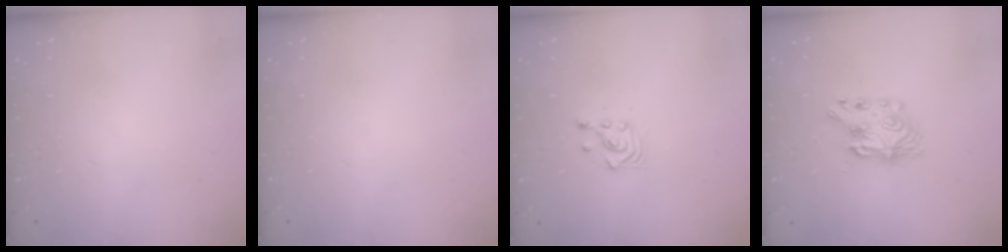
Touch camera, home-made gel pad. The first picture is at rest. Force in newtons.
{"total": 0.0}
{"total": 3.5, "press": 3.3, "slide": 1.2}
{"total": 7.9, "press": 7.8, "slide": 0.6}